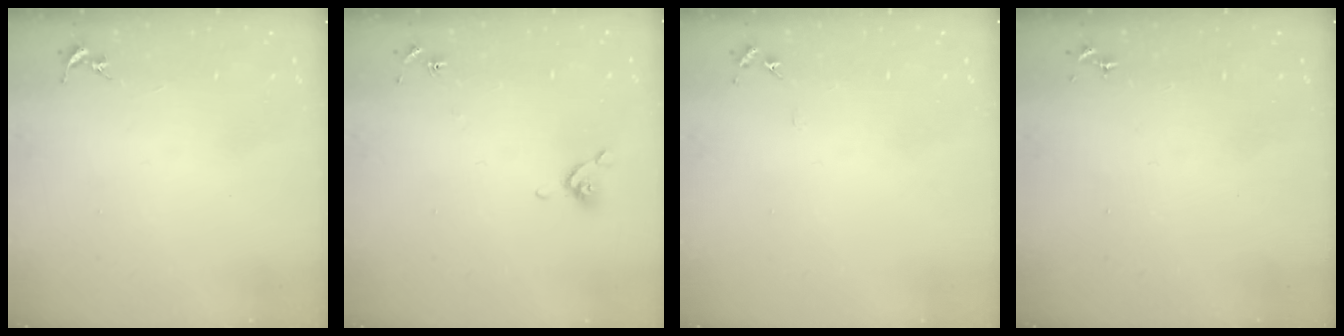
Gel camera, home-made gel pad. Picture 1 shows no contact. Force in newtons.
{"total": 5.8, "press": 5.6, "slide": 1.7}
{"total": 4.0, "press": 4.0, "slide": 0.5}
{"total": 0.0}